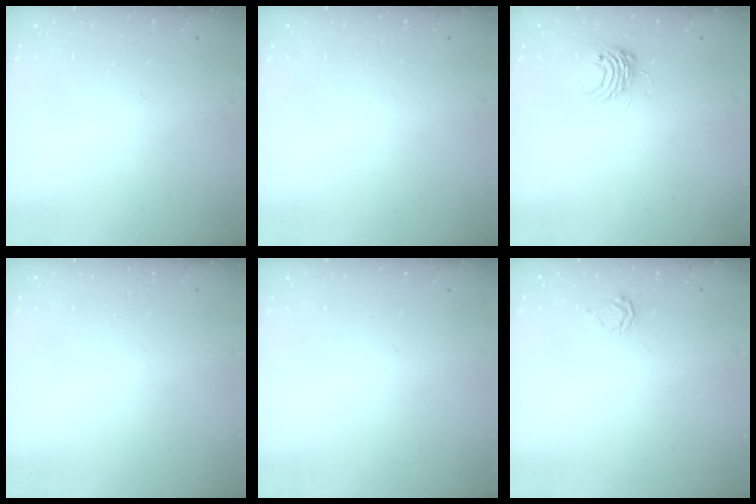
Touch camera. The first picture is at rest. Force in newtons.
{"total": 0.0}
{"total": 6.1, "press": 6.1, "slide": 0.5}
{"total": 0.0}
{"total": 0.0}
{"total": 2.3, "press": 2.3, "slide": 0.2}